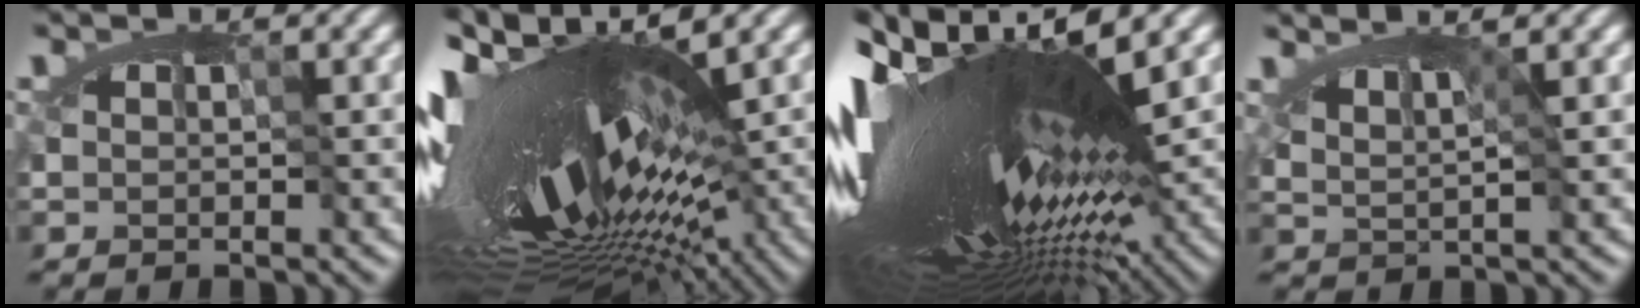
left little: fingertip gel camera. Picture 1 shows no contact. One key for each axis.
{"total": 17.2, "fx": -1.9, "fy": 5.9, "fz": 16.1, "tx": -0.284, "ty": -0.010, "tz": -0.033}
{"total": 18.2, "fx": 0.0, "fy": 5.1, "fz": 17.5, "tx": -0.318, "ty": -0.025, "tz": 0.008}
{"total": 1.5, "fx": 0.9, "fy": 0.0, "fz": 1.2, "tx": -0.022, "ty": -0.002, "tz": 0.014}